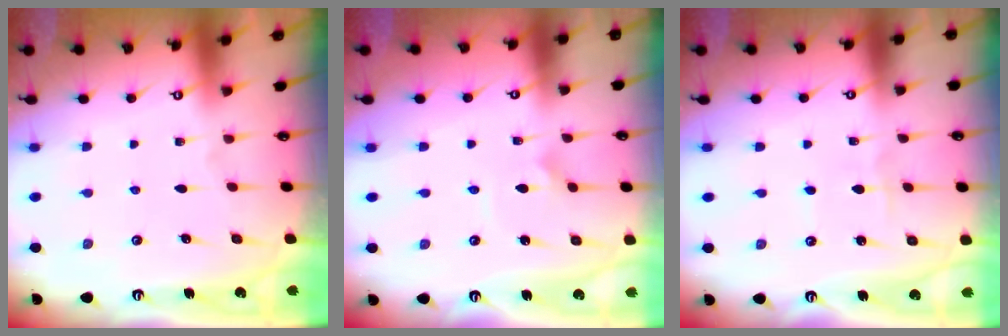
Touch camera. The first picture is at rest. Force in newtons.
{"total": 2.4, "press": 2.4, "slide": 0.2}
{"total": 2.3, "press": 2.3, "slide": 0.3}